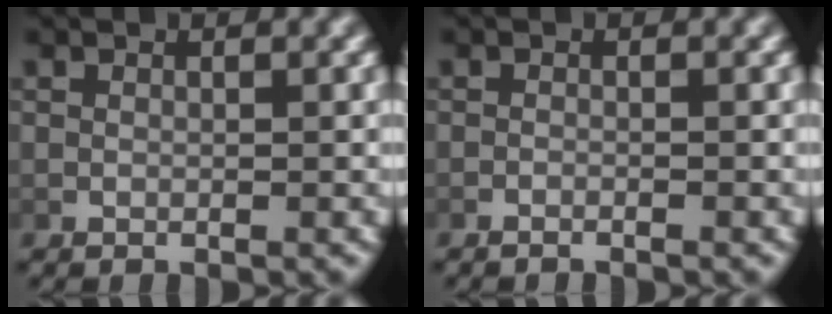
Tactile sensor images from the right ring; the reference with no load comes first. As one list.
[{"total": 0.9, "force": [-0.9, 0.0, 0.1], "torque": [-0.007, 0.000, -0.018]}]